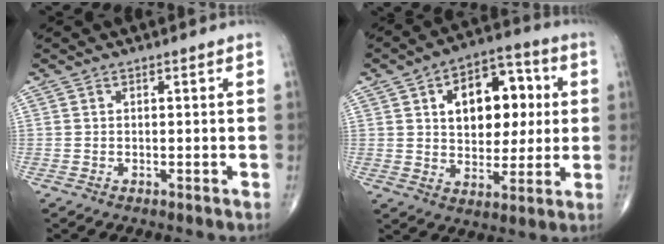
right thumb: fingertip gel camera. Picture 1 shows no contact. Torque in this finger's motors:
{"motor_torque": [-0.04, 0.57, 0.45, 0.34, 0.11]}